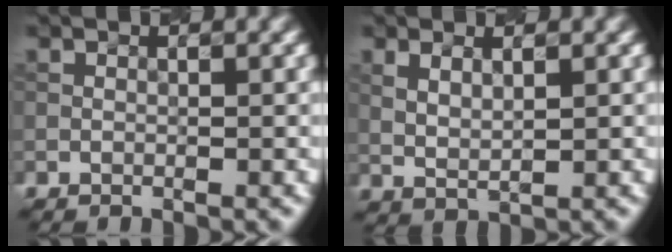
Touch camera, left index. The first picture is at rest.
{"total": 1.9, "force": [0.9, 0.7, 1.5], "torque": [-0.034, -0.001, 0.023]}